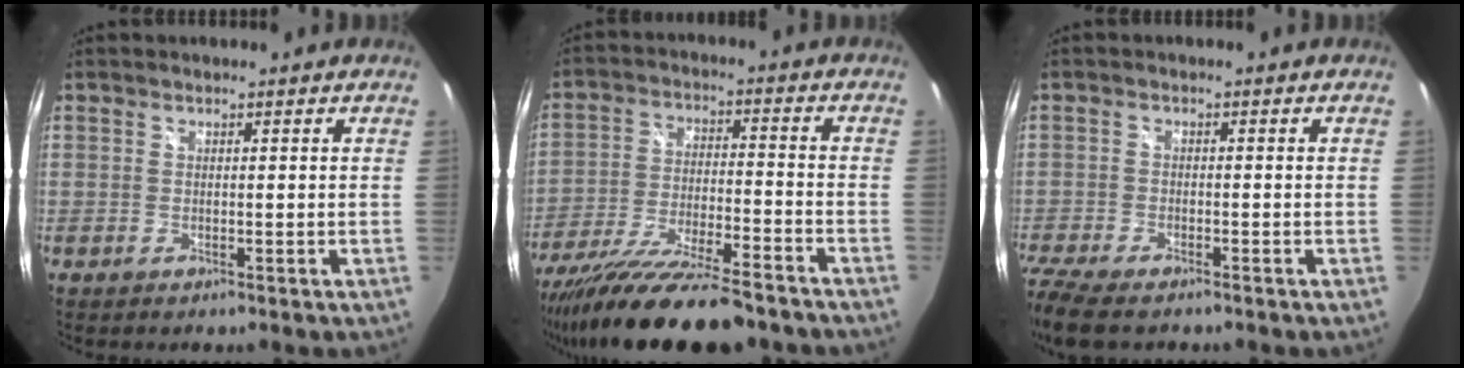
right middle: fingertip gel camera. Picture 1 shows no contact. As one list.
[{"total": 19.4, "force": [-16.2, 2.3, 10.4], "torque": [-0.201, -0.054, -0.266]}, {"total": 9.0, "force": [-7.1, 2.5, 5.1], "torque": [-0.134, -0.042, -0.134]}]